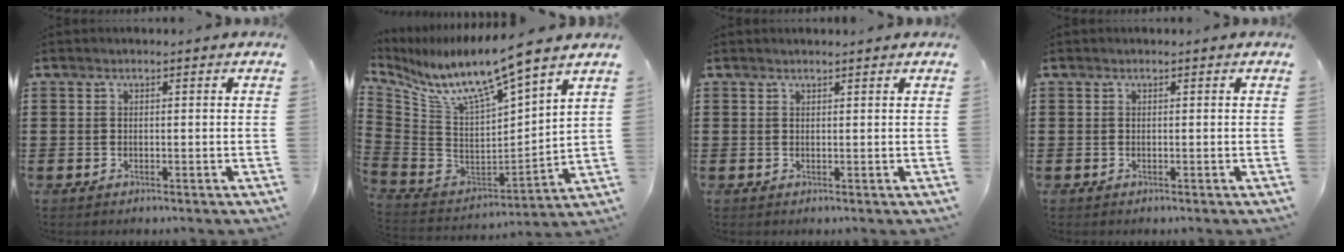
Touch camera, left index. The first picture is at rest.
{"total": 10.1, "force": [8.3, 0.4, 5.7], "torque": [-0.143, -0.072, 0.138]}
{"total": 0.7, "force": [0.7, 0.0, 0.3], "torque": [-0.007, -0.002, 0.014]}
{"total": 0.0}